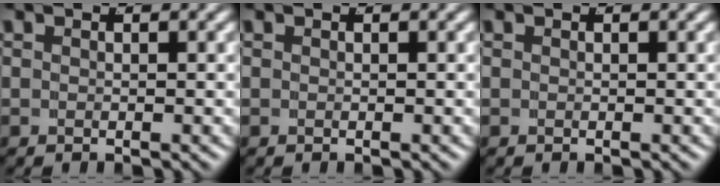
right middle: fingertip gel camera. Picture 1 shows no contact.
{"total": 0.0}
{"total": 0.0}